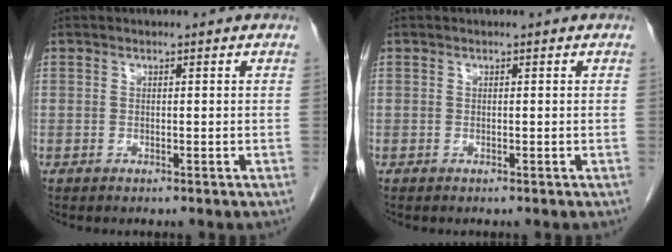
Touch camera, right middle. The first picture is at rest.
{"total": 0.0}